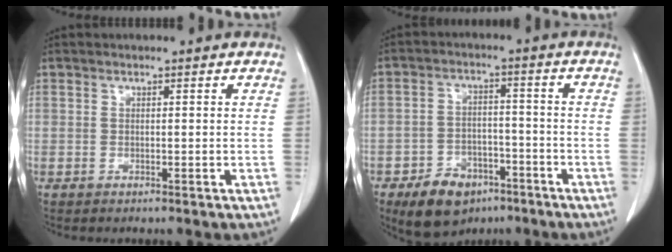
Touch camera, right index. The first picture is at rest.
{"total": 8.9, "force": [-5.6, 5.6, 4.1], "torque": [-0.078, 0.008, -0.085]}